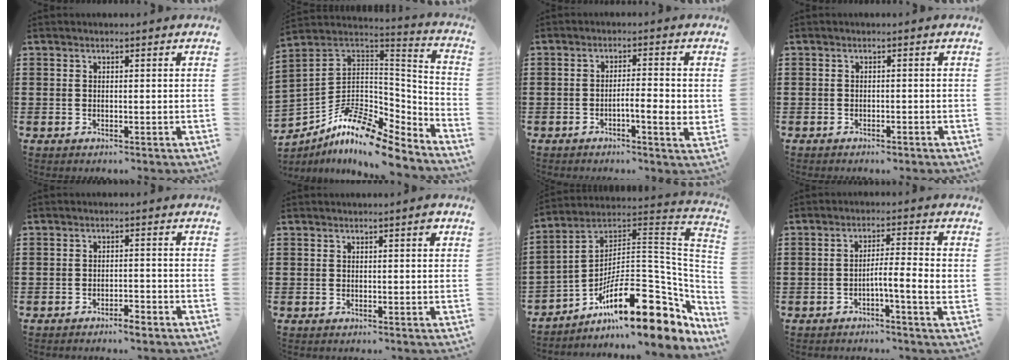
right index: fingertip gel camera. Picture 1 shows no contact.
{"total": 11.0, "force": [-8.3, 3.7, 6.2], "torque": [-0.134, 0.011, -0.164]}
{"total": 4.6, "force": [-1.0, 0.6, 4.4], "torque": [-0.076, -0.003, -0.018]}
{"total": 1.1, "force": [-1.0, 0.3, 0.0], "torque": [-0.005, 0.003, -0.023]}
{"total": 2.1, "force": [-2.0, 0.3, 0.4], "torque": [-0.014, 0.001, -0.041]}
{"total": 1.0, "force": [0.4, 0.1, 0.9], "torque": [-0.016, 0.004, 0.006]}
{"total": 18.6, "force": [-9.8, 6.6, 14.4], "torque": [-0.238, 0.015, -0.166]}
{"total": 4.8, "force": [-1.3, 0.0, 4.6], "torque": [-0.080, -0.006, -0.025]}